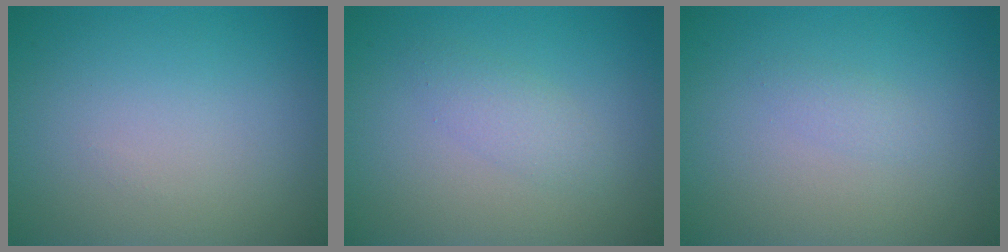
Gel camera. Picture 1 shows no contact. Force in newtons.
{"total": 1.7, "press": 1.7, "slide": 0.1}
{"total": 0.9, "press": 0.9, "slide": 0.1}